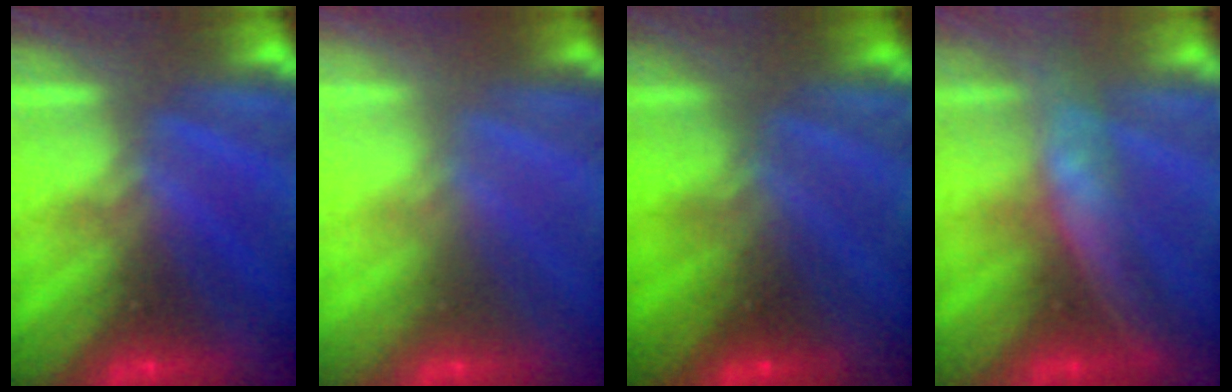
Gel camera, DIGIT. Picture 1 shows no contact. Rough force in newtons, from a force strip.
{"total": 3.2}
{"total": 2.9}
{"total": 3.4}